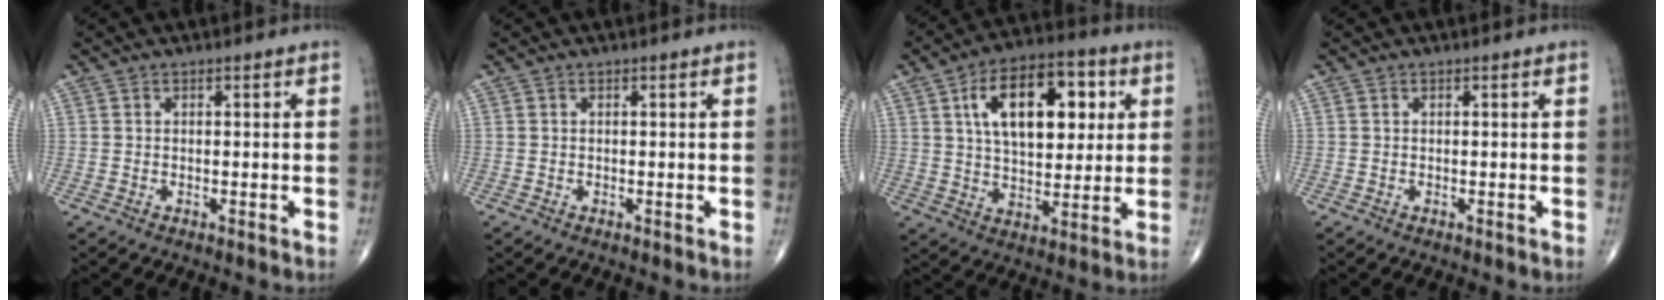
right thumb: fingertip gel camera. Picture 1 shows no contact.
{"total": 0.0}
{"total": 17.8, "force": [5.4, 9.5, 14.1], "torque": [-0.188, -0.001, 0.086]}
{"total": 0.0}